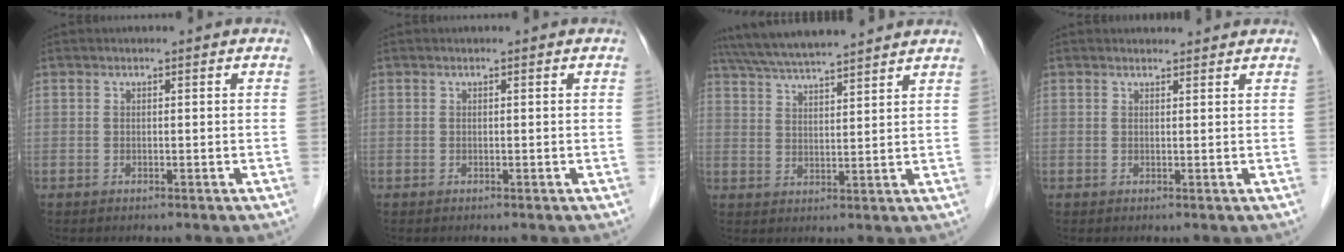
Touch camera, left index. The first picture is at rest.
{"total": 0.0}
{"total": 15.9, "force": [14.3, 0.7, 6.9], "torque": [-0.130, 0.039, 0.218]}
{"total": 2.8, "force": [2.7, 0.7, 0.2], "torque": [-0.008, 0.011, 0.032]}